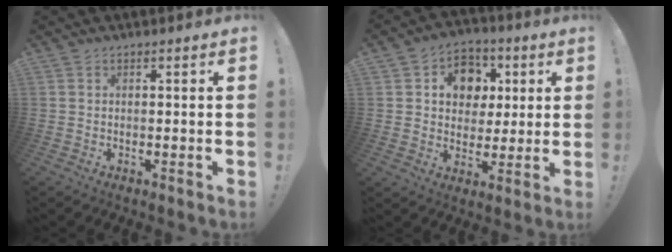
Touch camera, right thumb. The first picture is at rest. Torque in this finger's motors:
{"motor_torque": [1.61, 1.49, 0.33, -0.01, 0.02]}